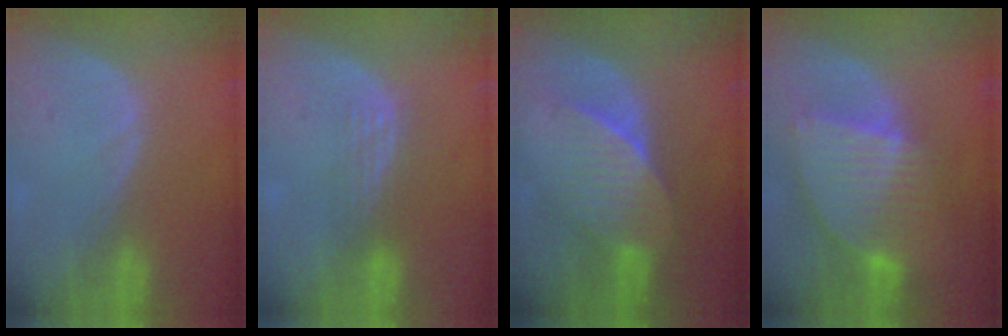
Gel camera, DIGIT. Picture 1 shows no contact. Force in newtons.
{"total": 2.9, "press": 2.6, "slide": 1.3}
{"total": 7.1, "press": 6.6, "slide": 2.7}
{"total": 9.1, "press": 7.8, "slide": 4.7}